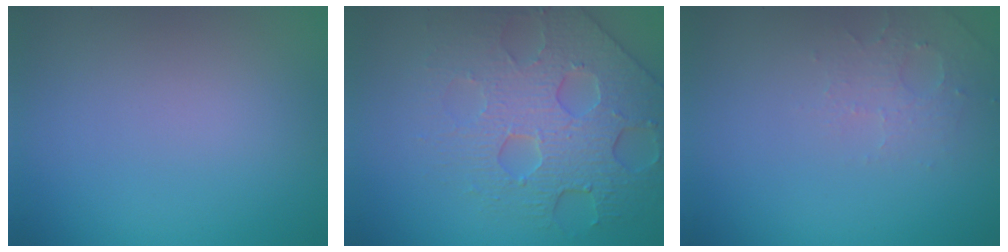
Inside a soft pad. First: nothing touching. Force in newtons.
{"total": 6.3, "press": 5.2, "slide": 3.7}
{"total": 1.8, "press": 1.7, "slide": 0.4}